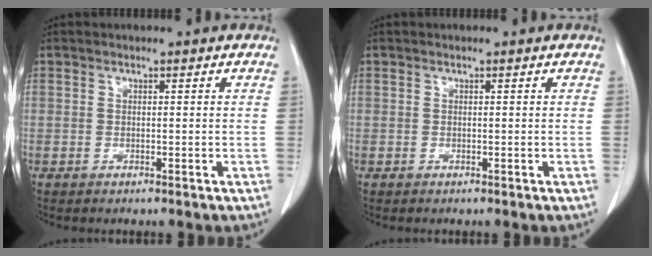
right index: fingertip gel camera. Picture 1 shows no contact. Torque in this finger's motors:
{"motor_torque": [0.00, 0.00, 0.00, 0.00]}